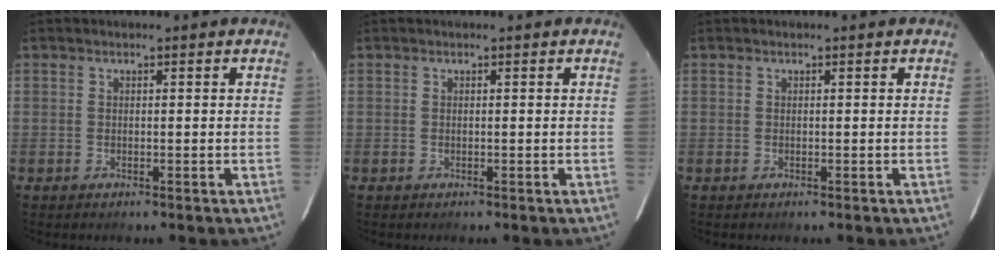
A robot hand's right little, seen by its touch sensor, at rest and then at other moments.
{"total": 0.0}
{"total": 0.0}